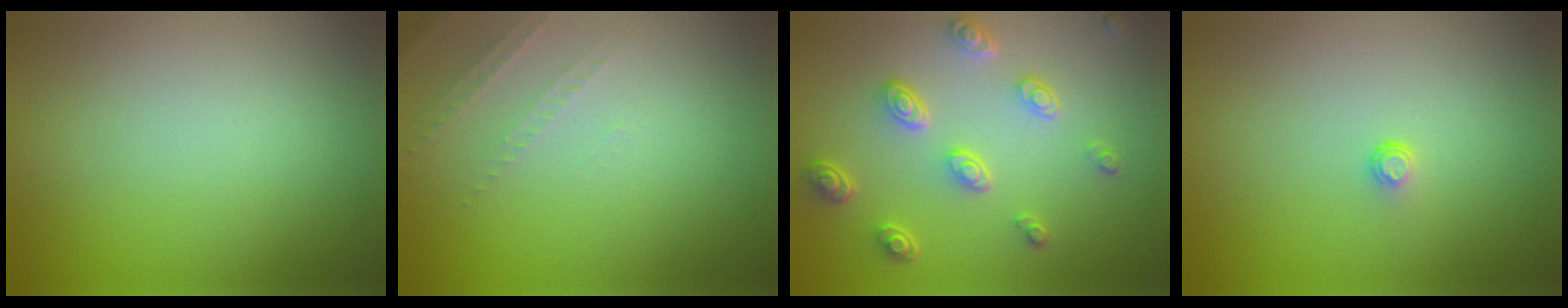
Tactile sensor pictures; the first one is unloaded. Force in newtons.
{"total": 1.5, "press": 1.4, "slide": 0.4}
{"total": 4.4, "press": 3.4, "slide": 2.9}
{"total": 0.7, "press": 0.4, "slide": 0.6}